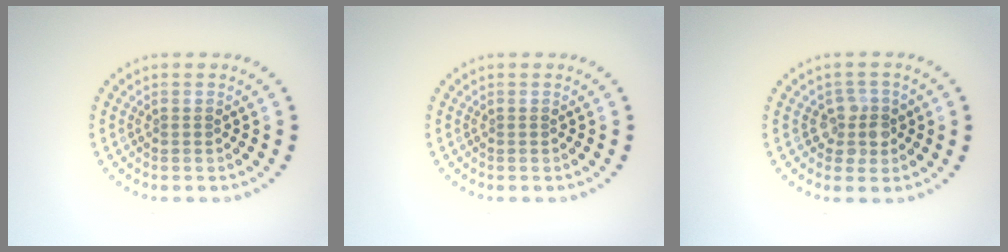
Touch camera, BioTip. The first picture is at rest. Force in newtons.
{"total": 0.0}
{"total": 2.3, "press": 2.0, "slide": 1.1}